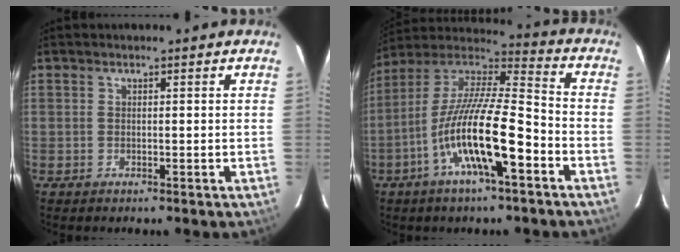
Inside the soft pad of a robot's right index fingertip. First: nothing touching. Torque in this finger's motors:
{"motor_torque": [1.28, -0.86, 1.06, 0.21]}